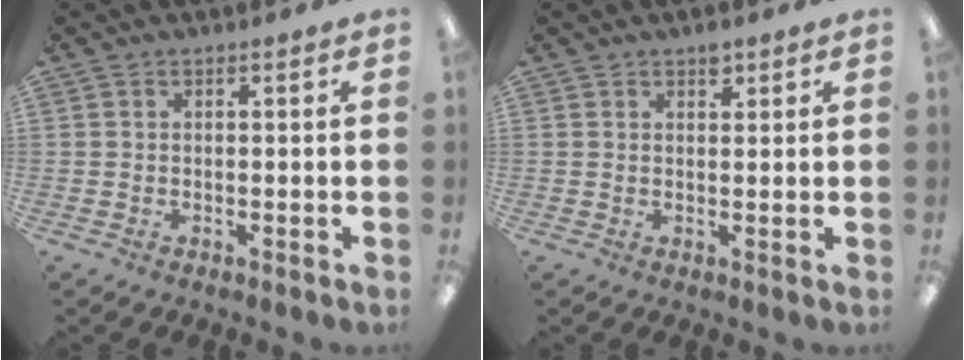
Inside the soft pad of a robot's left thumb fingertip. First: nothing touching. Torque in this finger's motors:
{"motor_torque": [0.21, 0.06, 0.53, -0.38, 0.00]}